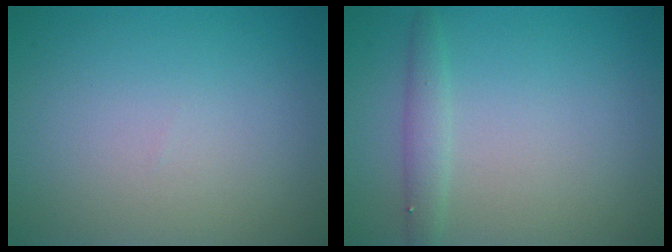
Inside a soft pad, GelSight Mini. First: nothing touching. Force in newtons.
{"total": 1.6, "press": 1.6, "slide": 0.0}